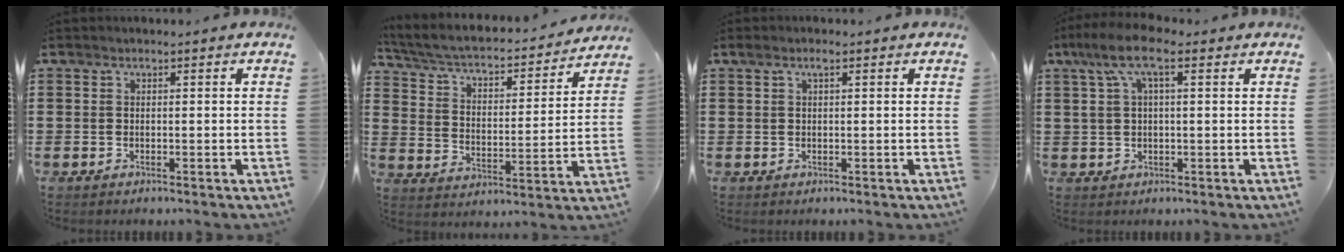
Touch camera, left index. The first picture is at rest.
{"total": 3.8, "force": [3.1, 0.9, 1.9], "torque": [-0.054, -0.030, 0.044]}
{"total": 1.3, "force": [0.5, 0.3, 1.1], "torque": [-0.022, 0.003, 0.007]}
{"total": 7.4, "force": [2.9, 2.4, 6.4], "torque": [-0.141, 0.006, 0.045]}